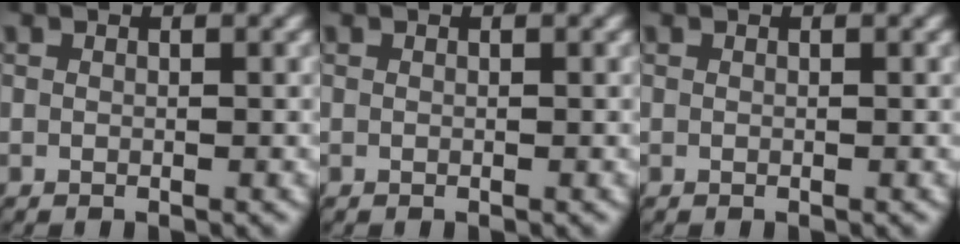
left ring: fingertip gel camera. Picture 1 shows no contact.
{"total": 0.0}
{"total": 0.0}